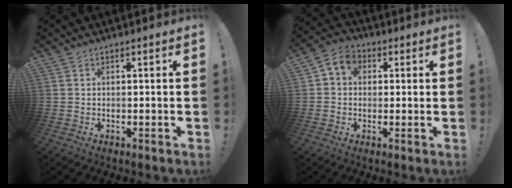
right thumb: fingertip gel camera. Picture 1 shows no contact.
{"total": 5.7, "force": [1.1, 4.8, 2.8], "torque": [-0.047, 0.003, 0.023]}